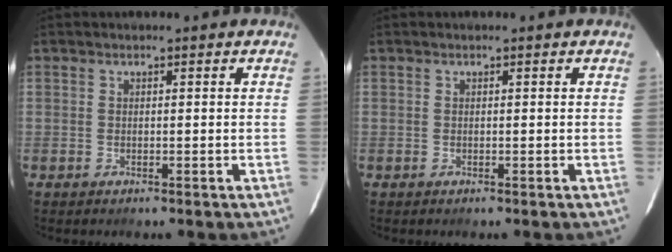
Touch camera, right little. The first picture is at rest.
{"total": 0.0}